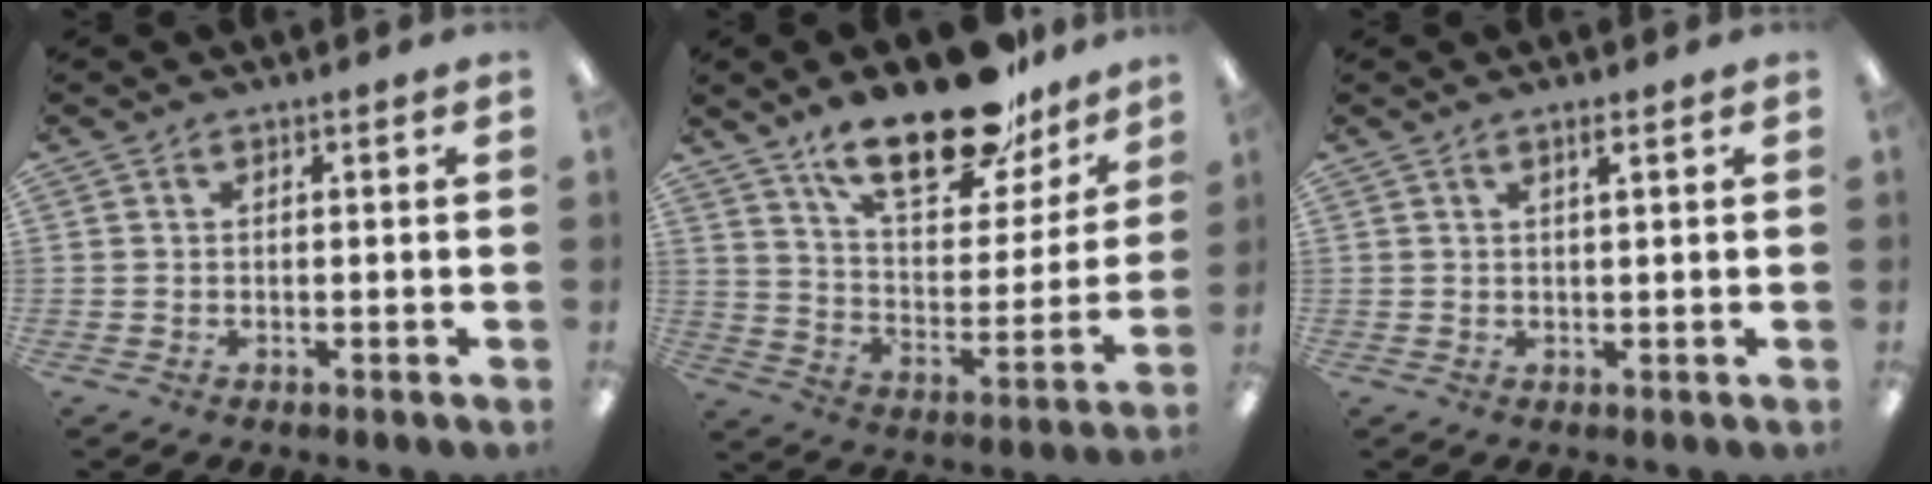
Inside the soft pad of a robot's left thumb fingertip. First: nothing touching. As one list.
[{"total": 24.7, "force": [17.4, 10.1, 14.4], "torque": [-0.218, -0.103, 0.295]}, {"total": 1.7, "force": [1.2, 0.1, 1.2], "torque": [-0.027, -0.001, 0.021]}]